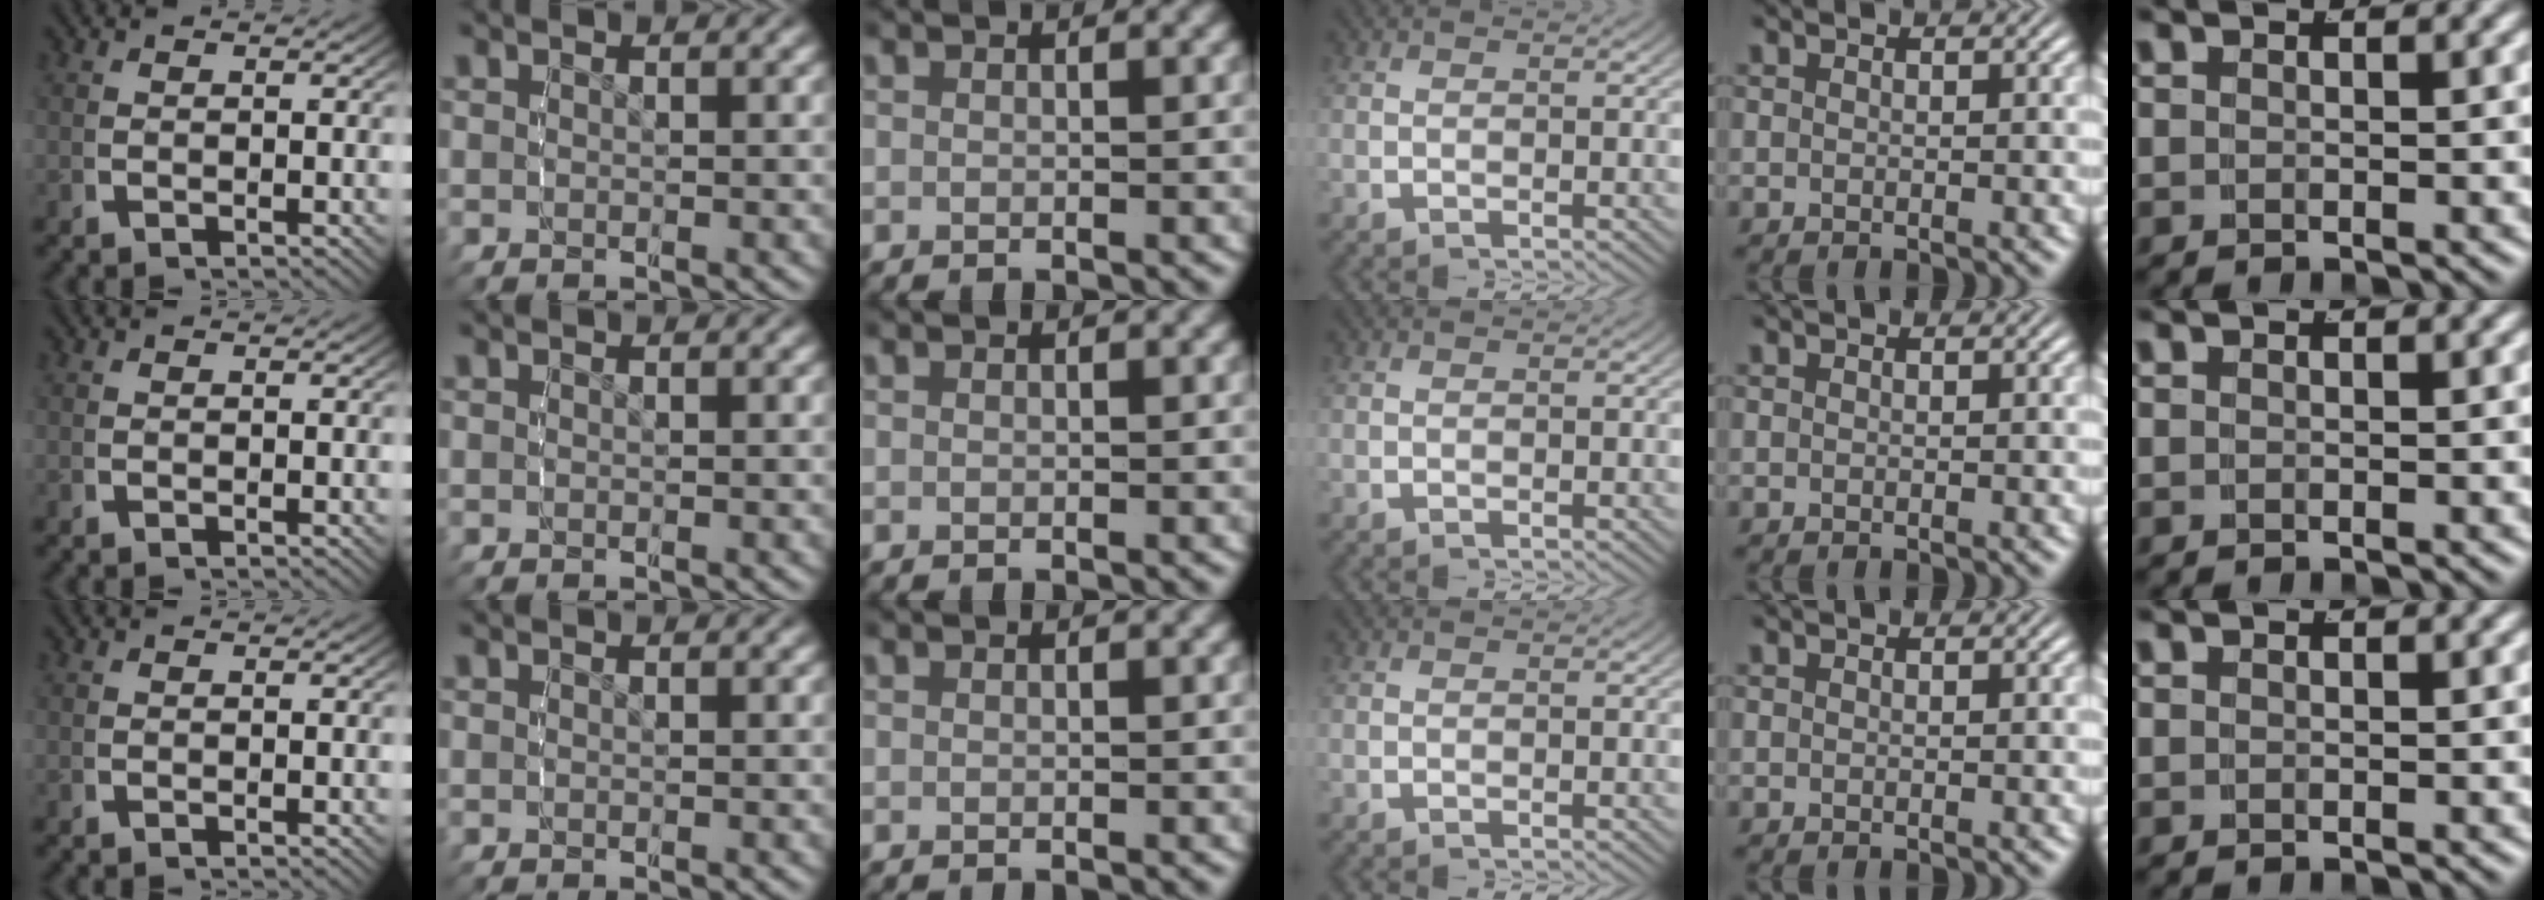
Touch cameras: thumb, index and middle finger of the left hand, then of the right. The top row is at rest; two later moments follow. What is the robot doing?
{"motion": "reach", "object": "router"}